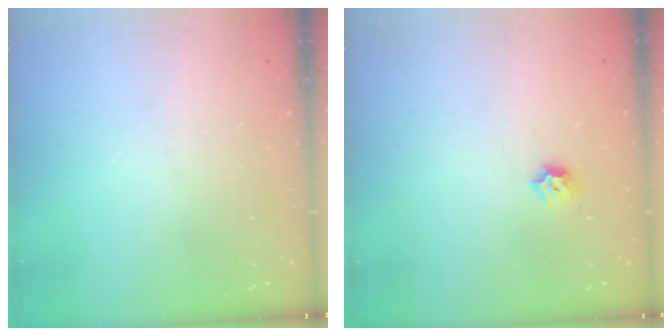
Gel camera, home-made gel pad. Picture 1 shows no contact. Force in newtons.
{"total": 3.8, "press": 3.8, "slide": 0.8}